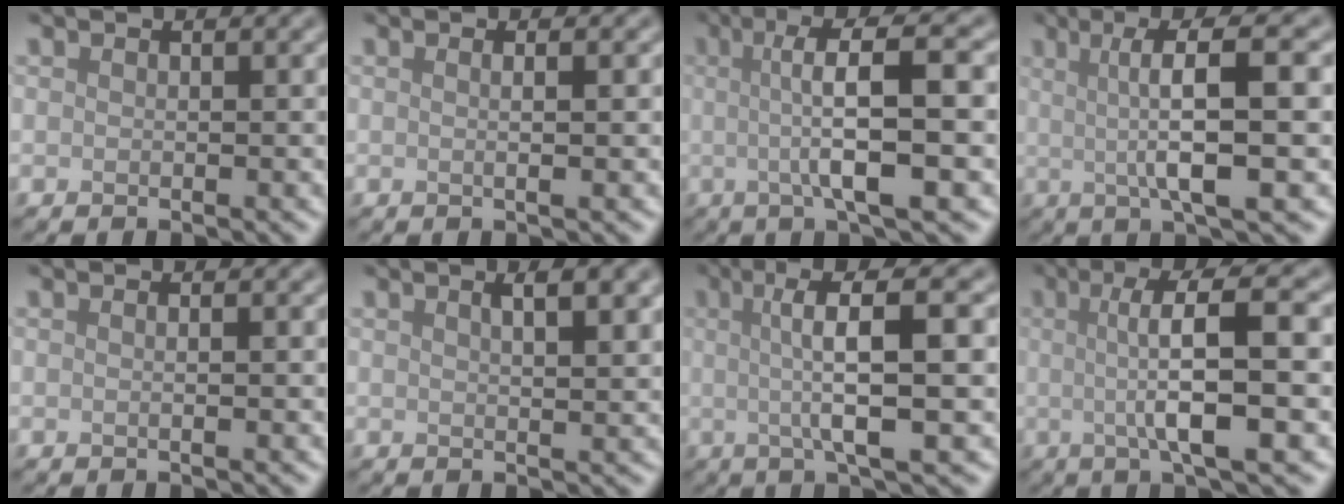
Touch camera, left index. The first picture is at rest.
{"total": 2.0, "force": [0.2, 0.7, 1.9], "torque": [-0.020, 0.005, -0.014]}
{"total": 8.4, "force": [0.5, 1.9, 8.2], "torque": [-0.119, 0.012, 0.003]}
{"total": 7.6, "force": [0.4, 1.4, 7.4], "torque": [-0.112, 0.010, 0.007]}
{"total": 1.3, "force": [0.0, 0.5, 1.2], "torque": [-0.009, 0.001, -0.012]}
{"total": 3.8, "force": [1.4, 1.3, 3.2], "torque": [-0.036, 0.007, 0.015]}
{"total": 8.6, "force": [0.8, 1.9, 8.3], "torque": [-0.120, 0.010, 0.009]}
{"total": 8.3, "force": [0.3, 1.9, 8.1], "torque": [-0.117, 0.009, 0.003]}